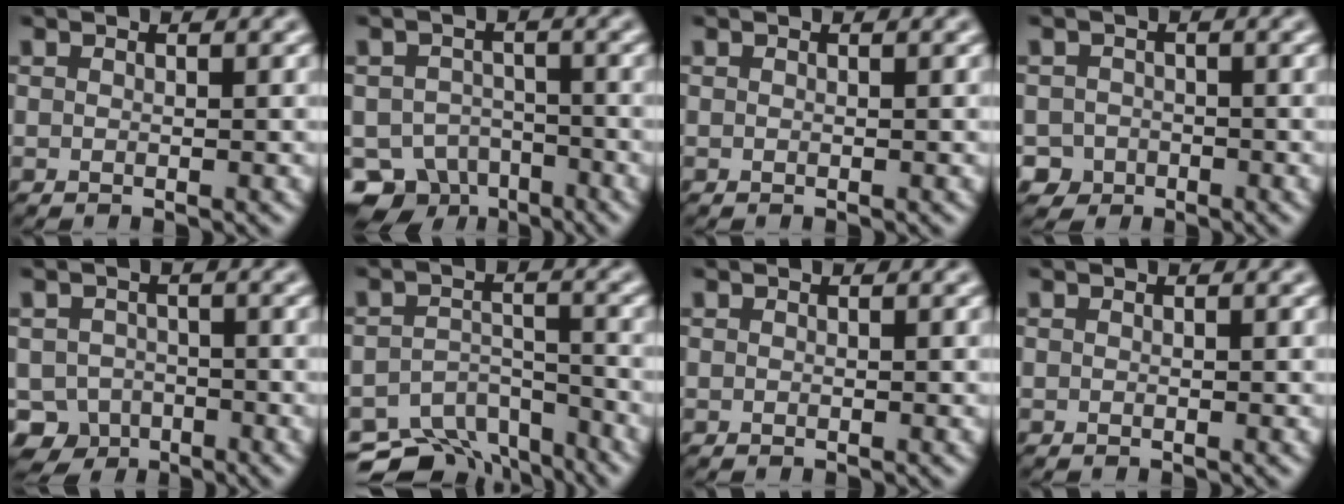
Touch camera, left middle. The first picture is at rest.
{"total": 6.8, "force": [-4.9, 4.2, 2.0], "torque": [-0.014, -0.013, -0.072]}
{"total": 0.0}
{"total": 2.4, "force": [-1.4, 2.0, 0.0], "torque": [0.018, 0.005, -0.025]}
{"total": 4.7, "force": [-2.8, 3.7, 1.0], "torque": [-0.001, -0.005, -0.047]}
{"total": 8.2, "force": [-6.9, 3.8, 2.2], "torque": [-0.025, -0.013, -0.100]}
{"total": 0.0}
{"total": 0.0}